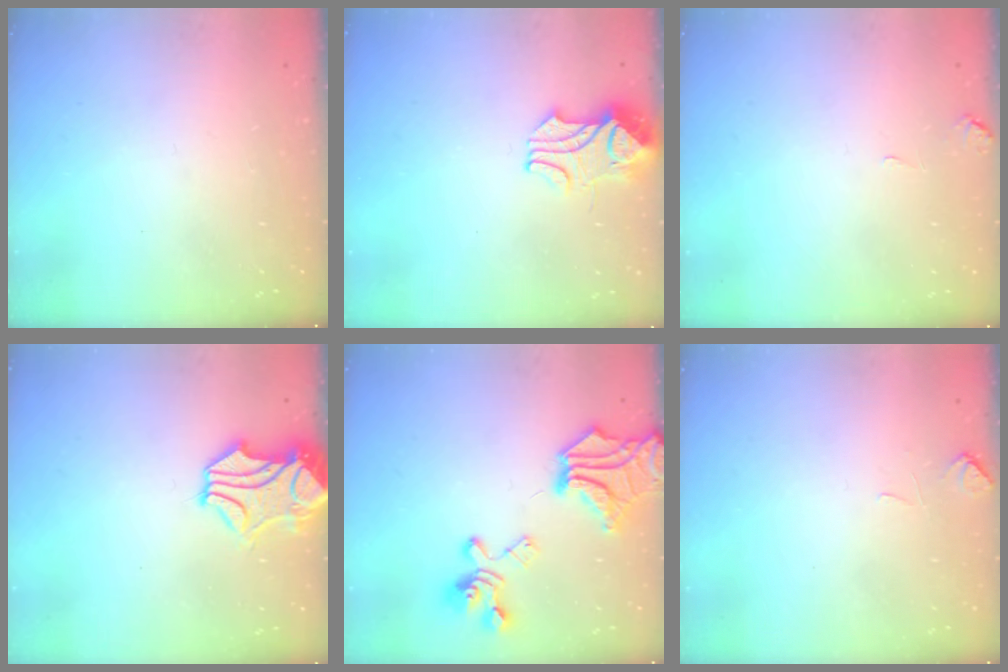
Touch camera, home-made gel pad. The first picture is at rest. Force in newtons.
{"total": 2.1, "press": 1.9, "slide": 0.9}
{"total": 0.5, "press": 0.3, "slide": 0.5}
{"total": 2.2, "press": 1.8, "slide": 1.3}
{"total": 14.9, "press": 14.4, "slide": 3.6}
{"total": 0.5, "press": 0.1, "slide": 0.5}